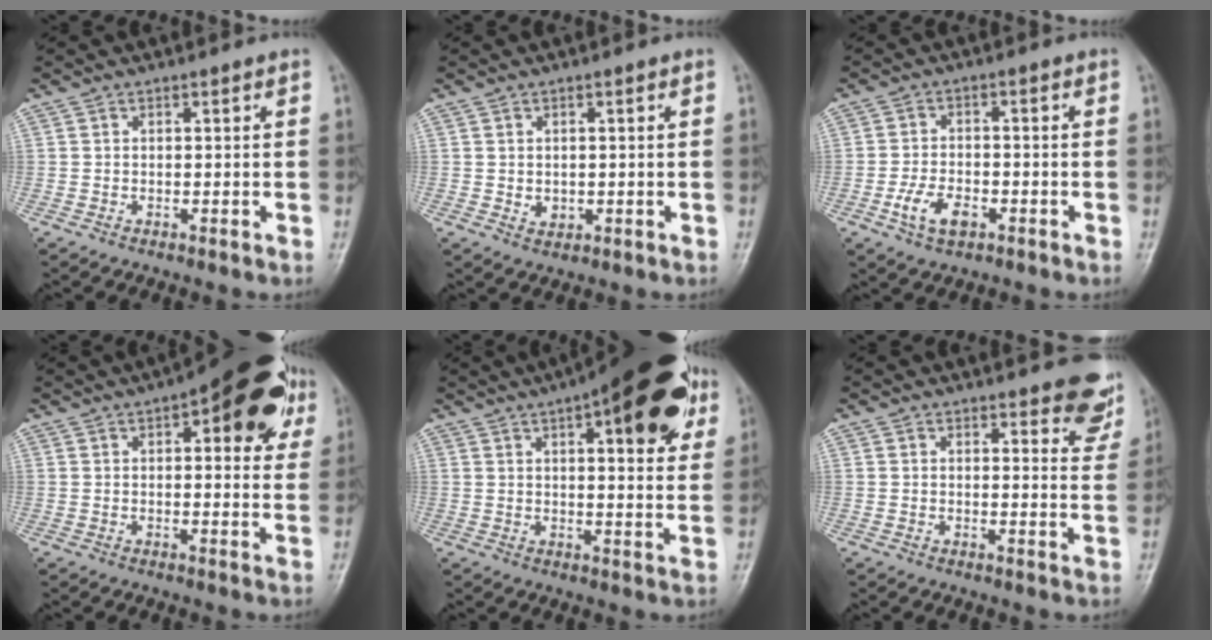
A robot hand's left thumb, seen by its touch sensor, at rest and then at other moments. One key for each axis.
{"total": 2.6, "fx": -0.1, "fy": 2.0, "fz": 1.6, "tx": -0.015, "ty": 0.001, "tz": 0.003}
{"total": 6.2, "fx": -2.8, "fy": 3.5, "fz": 4.2, "tx": -0.078, "ty": 0.014, "tz": -0.052}
{"total": 17.5, "fx": 7.3, "fy": 7.2, "fz": 14.1, "tx": -0.148, "ty": -0.005, "tz": 0.086}
{"total": 21.1, "fx": 9.6, "fy": 7.3, "fz": 17.3, "tx": -0.211, "ty": -0.008, "tz": 0.126}
{"total": 8.4, "fx": 6.4, "fy": 2.9, "fz": 4.5, "tx": -0.016, "ty": -0.037, "tz": 0.063}